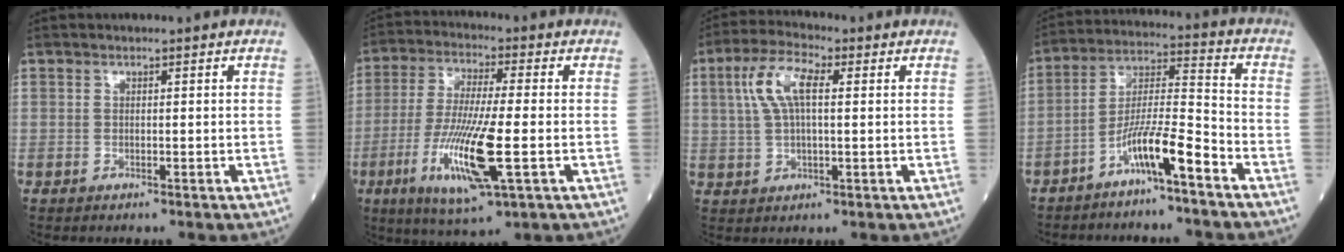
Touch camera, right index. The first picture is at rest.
{"total": 13.7, "force": [-4.0, 1.4, 13.0], "torque": [-0.264, -0.024, -0.072]}
{"total": 7.7, "force": [2.0, 2.5, 7.0], "torque": [-0.154, 0.019, 0.040]}
{"total": 8.7, "force": [-5.7, 0.1, 6.7], "torque": [-0.129, 0.007, -0.106]}